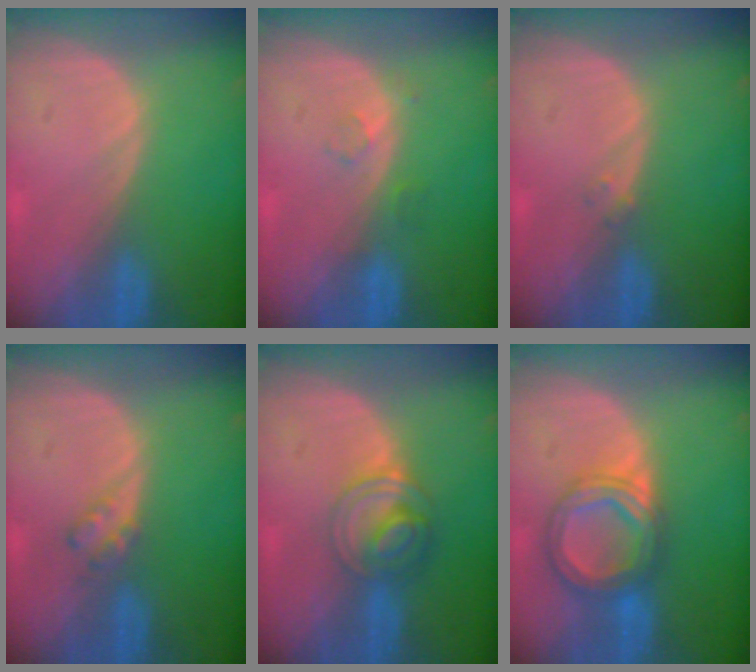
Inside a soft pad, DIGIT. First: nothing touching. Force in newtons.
{"total": 1.7, "press": 1.7, "slide": 0.2}
{"total": 1.0, "press": 0.9, "slide": 0.4}
{"total": 2.3, "press": 2.2, "slide": 0.3}
{"total": 6.2, "press": 5.3, "slide": 3.1}
{"total": 7.2, "press": 7.2, "slide": 0.6}